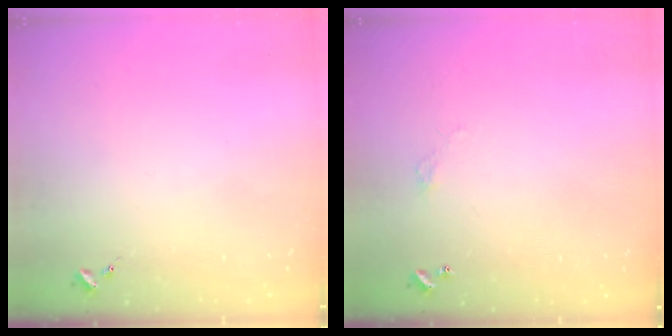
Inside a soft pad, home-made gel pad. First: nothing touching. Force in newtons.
{"total": 2.7, "press": 2.7, "slide": 0.2}